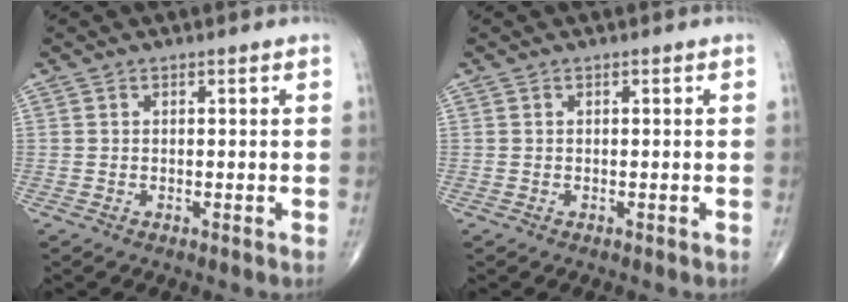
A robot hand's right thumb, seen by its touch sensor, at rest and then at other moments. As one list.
[{"total": 0.0}]